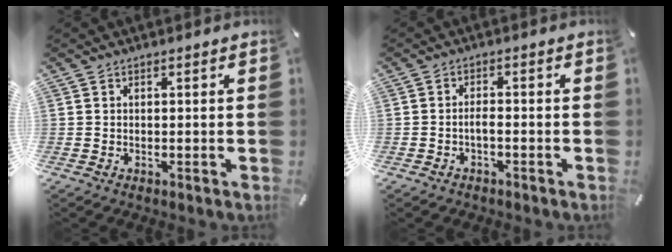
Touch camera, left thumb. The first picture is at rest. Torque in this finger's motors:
{"motor_torque": [0.55, 0.30, 0.20, -0.15, 0.01]}